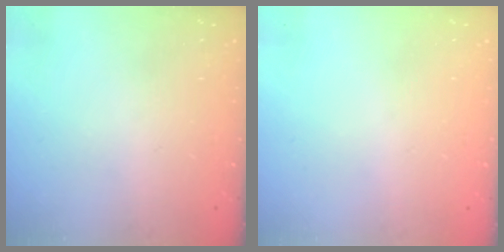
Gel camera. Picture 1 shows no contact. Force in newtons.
{"total": 0.8, "press": 0.8, "slide": 0.1}